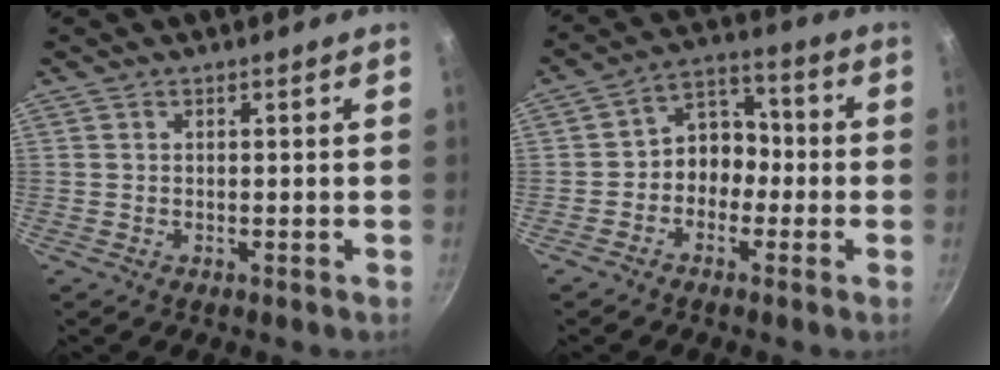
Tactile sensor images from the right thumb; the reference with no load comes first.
{"total": 7.9, "force": [-1.8, 6.4, 4.2], "torque": [-0.014, 0.043, -0.045]}